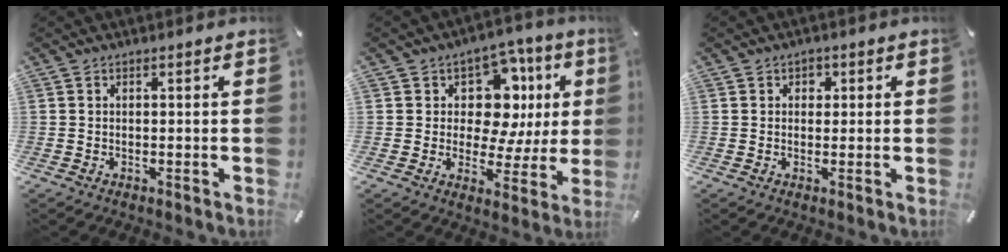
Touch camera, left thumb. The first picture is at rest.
{"total": 12.3, "force": [3.9, 9.2, 7.2], "torque": [-0.091, -0.044, 0.074]}
{"total": 1.7, "force": [0.2, 1.6, 0.5], "torque": [0.003, -0.001, -0.002]}